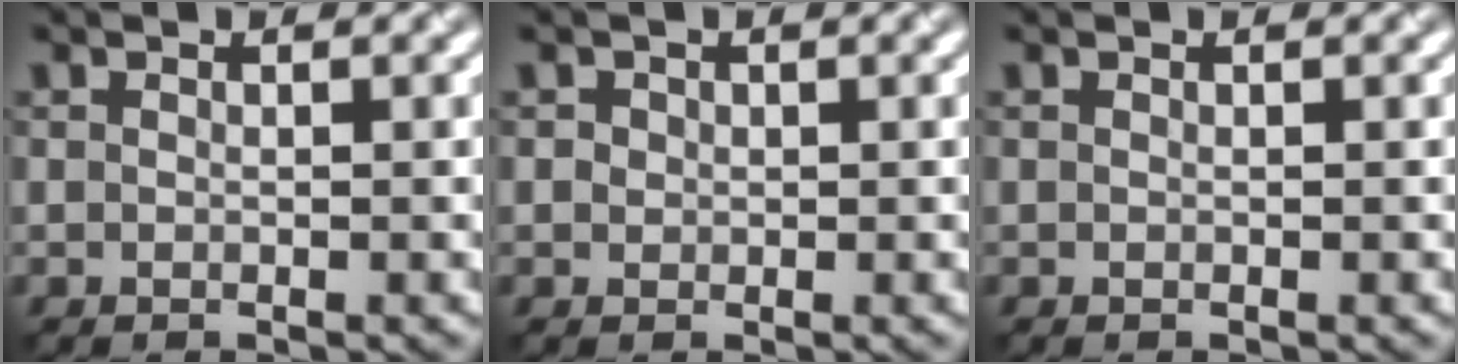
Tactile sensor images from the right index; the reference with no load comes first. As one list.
[{"total": 0.8, "force": [0.1, 0.7, 0.2], "torque": [0.002, -0.002, 0.002]}, {"total": 0.0}]